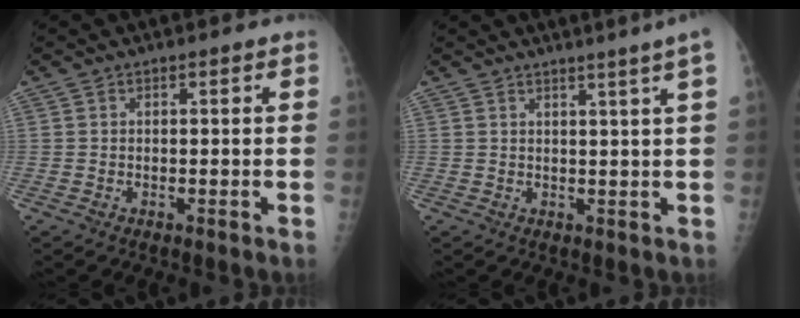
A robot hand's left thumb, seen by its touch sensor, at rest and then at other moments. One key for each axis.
{"total": 5.4, "fx": 3.7, "fy": -1.4, "fz": 3.8, "tx": -0.050, "ty": -0.014, "tz": 0.043}